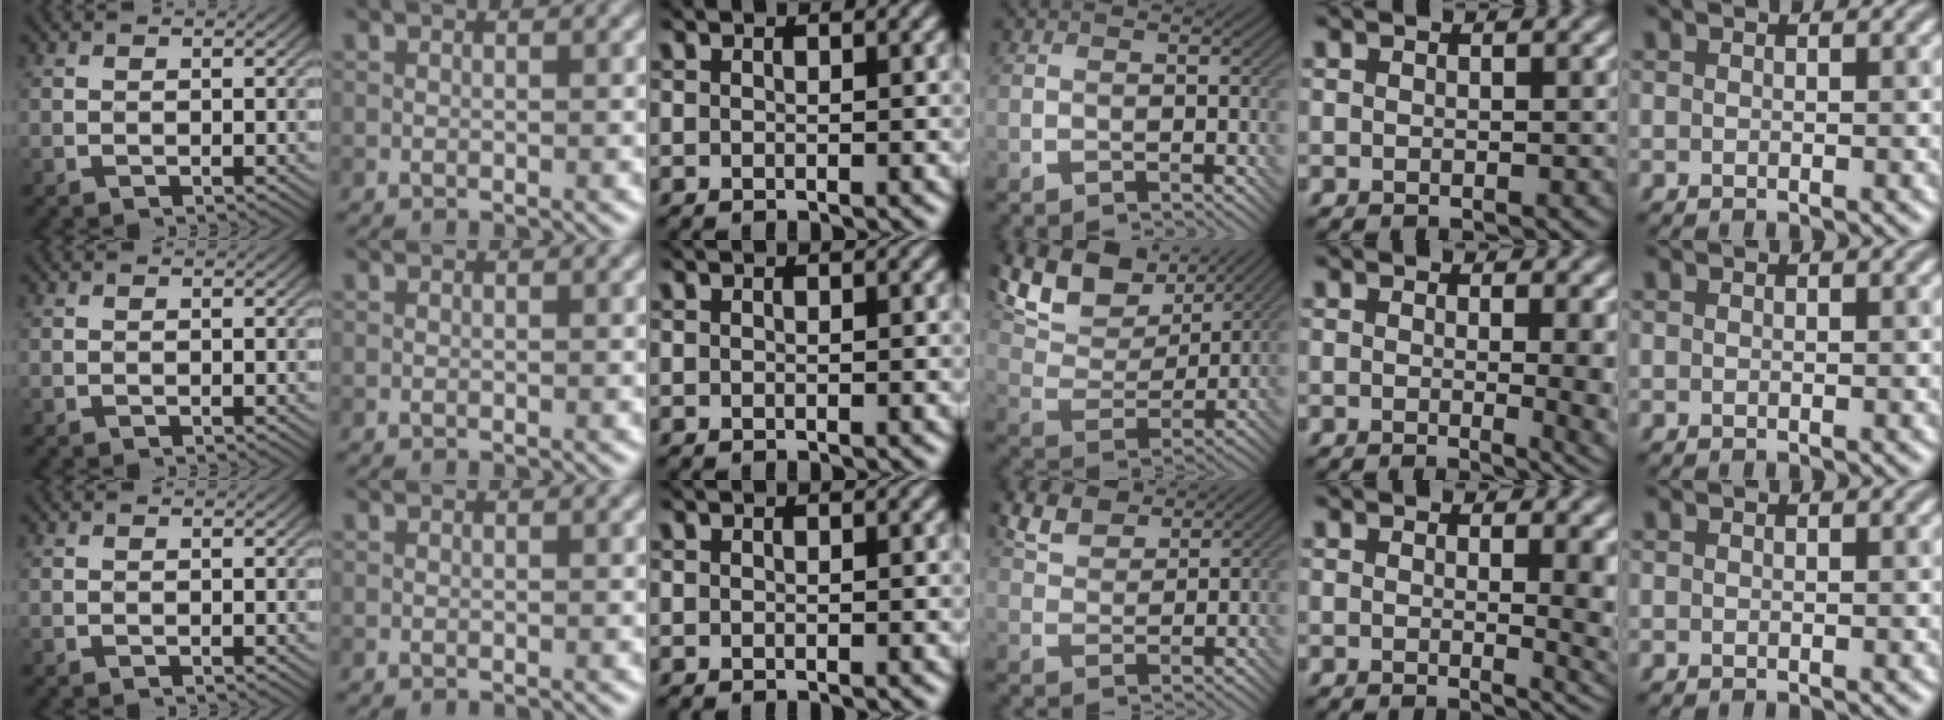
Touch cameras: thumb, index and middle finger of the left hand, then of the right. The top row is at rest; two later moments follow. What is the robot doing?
{"motion": "insert", "object": "bottle cap"}